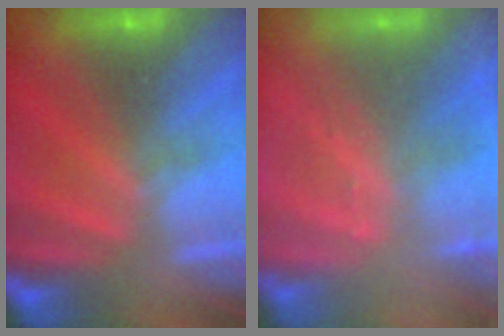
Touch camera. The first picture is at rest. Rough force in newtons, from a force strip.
{"total": 2.4}